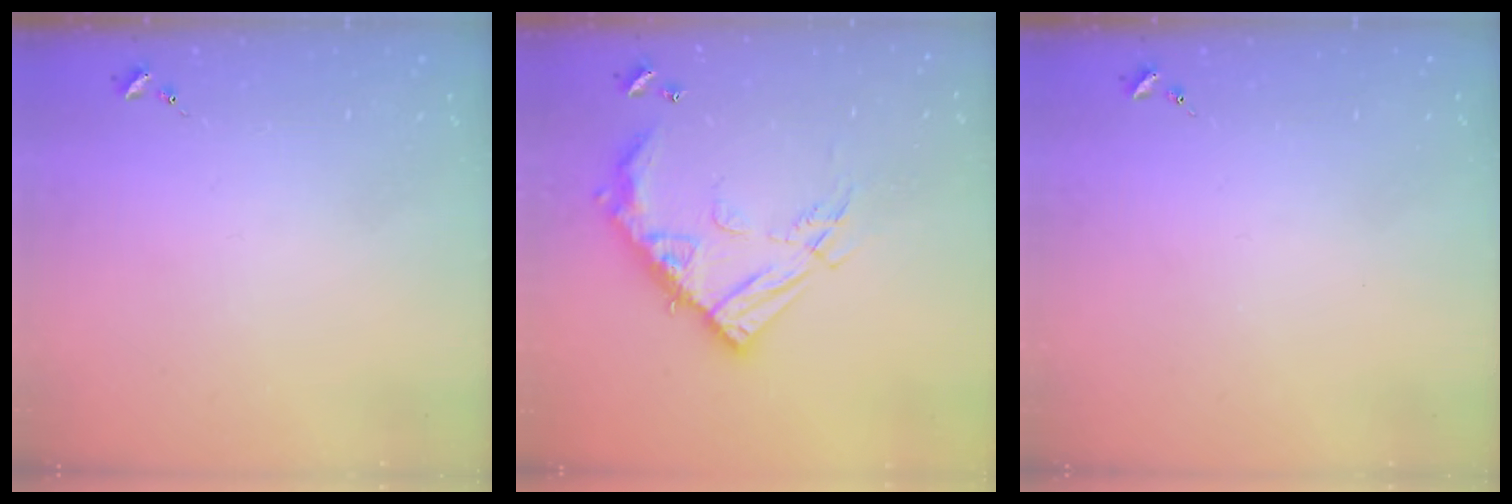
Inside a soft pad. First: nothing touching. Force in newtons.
{"total": 19.4, "press": 19.2, "slide": 2.1}
{"total": 0.0}